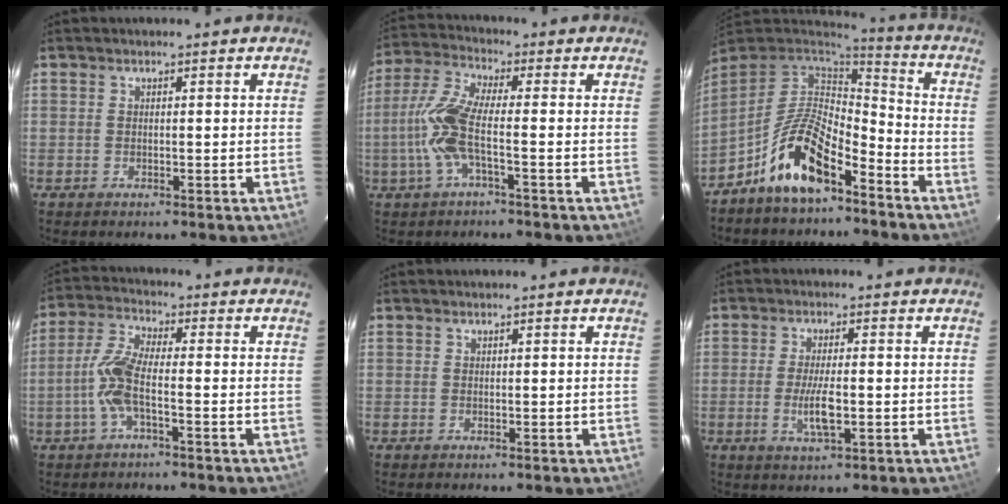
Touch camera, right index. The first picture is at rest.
{"total": 9.2, "force": [-2.3, 1.6, 8.7], "torque": [-0.204, 0.003, -0.048]}
{"total": 14.1, "force": [-8.8, 5.5, 9.5], "torque": [-0.188, 0.010, -0.164]}
{"total": 7.3, "force": [-2.2, 1.4, 6.8], "torque": [-0.157, 0.007, -0.046]}
{"total": 0.0}
{"total": 5.6, "force": [-1.1, 1.4, 5.3], "torque": [-0.106, -0.008, -0.019]}